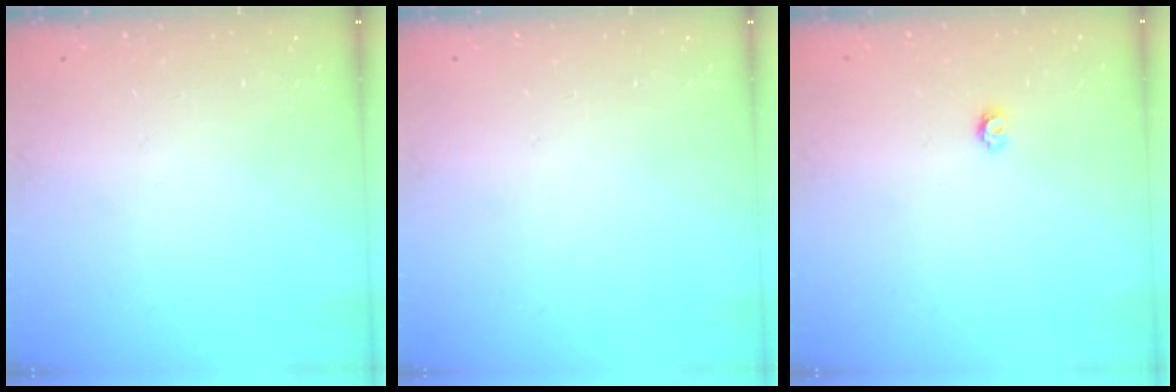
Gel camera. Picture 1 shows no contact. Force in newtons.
{"total": 0.0}
{"total": 3.2, "press": 3.2, "slide": 0.3}